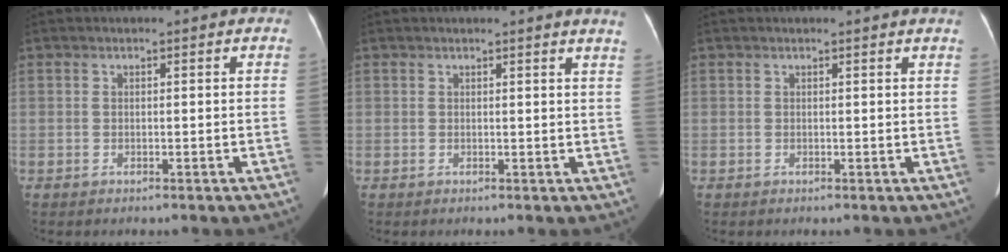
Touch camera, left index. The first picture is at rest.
{"total": 3.0, "force": [2.7, -0.6, 1.2], "torque": [-0.018, -0.012, 0.014]}
{"total": 1.0, "force": [1.0, -0.2, 0.3], "torque": [-0.016, -0.005, 0.009]}